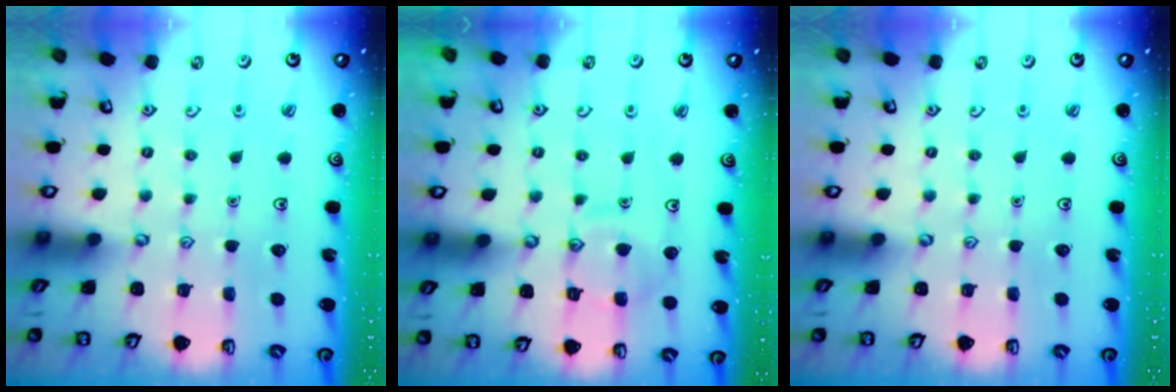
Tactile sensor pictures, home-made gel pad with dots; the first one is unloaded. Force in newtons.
{"total": 10.2, "press": 10.1, "slide": 0.9}
{"total": 0.0}